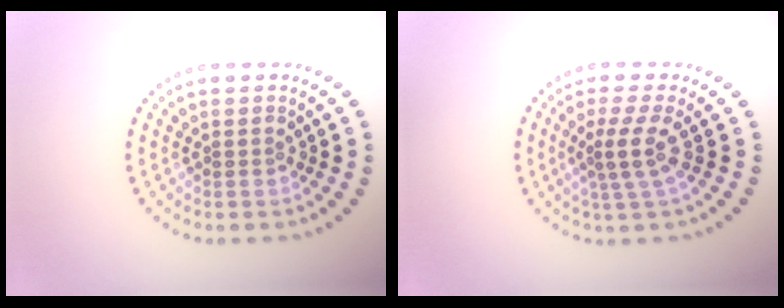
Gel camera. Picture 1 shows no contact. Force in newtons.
{"total": 2.8, "press": 2.0, "slide": 2.0}